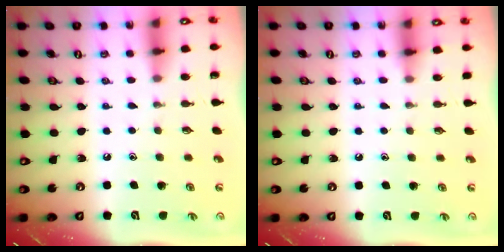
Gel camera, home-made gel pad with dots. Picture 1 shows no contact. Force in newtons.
{"total": 3.0, "press": 2.9, "slide": 0.5}